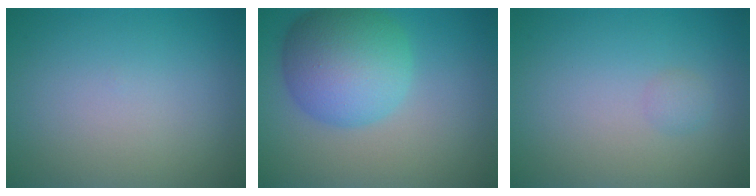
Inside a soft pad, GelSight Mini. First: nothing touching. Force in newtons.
{"total": 7.9, "press": 7.9, "slide": 0.2}
{"total": 0.8, "press": 0.8, "slide": 0.1}